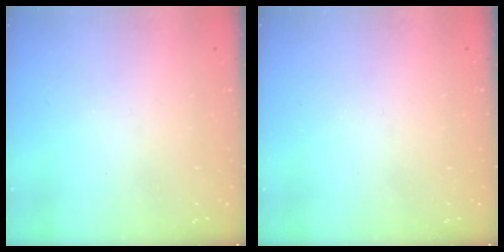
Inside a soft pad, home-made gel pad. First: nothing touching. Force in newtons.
{"total": 0.0}